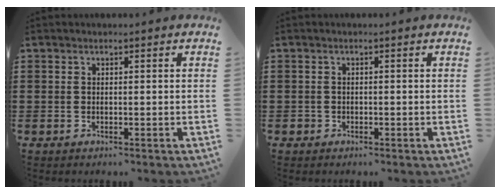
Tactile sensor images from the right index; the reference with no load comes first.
{"total": 0.7, "force": [-0.4, 0.6, 0.1], "torque": [-0.003, 0.003, -0.010]}